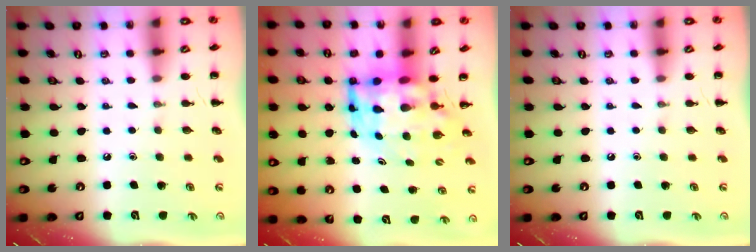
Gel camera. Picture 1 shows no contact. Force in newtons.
{"total": 7.5, "press": 7.2, "slide": 2.2}
{"total": 0.0}